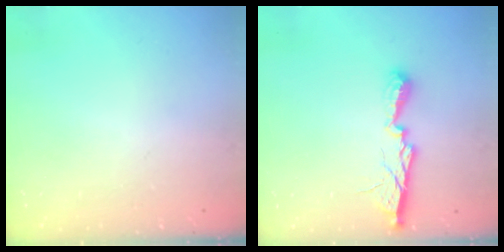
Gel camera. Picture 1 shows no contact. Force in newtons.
{"total": 9.9, "press": 9.9, "slide": 0.3}